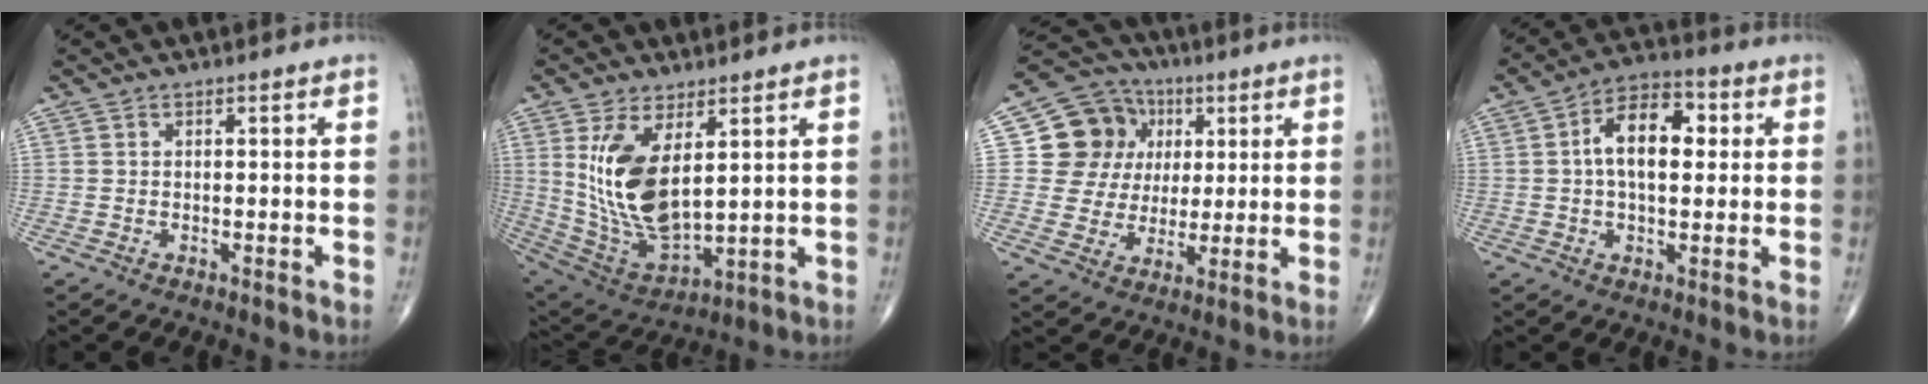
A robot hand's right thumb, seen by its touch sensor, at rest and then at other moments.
{"total": 15.1, "force": [3.9, 7.2, 12.7], "torque": [-0.238, -0.025, 0.101]}
{"total": 12.6, "force": [3.2, 11.6, 3.9], "torque": [-0.025, 0.006, 0.055]}
{"total": 11.2, "force": [1.7, 6.2, 9.1], "torque": [-0.139, 0.020, 0.021]}